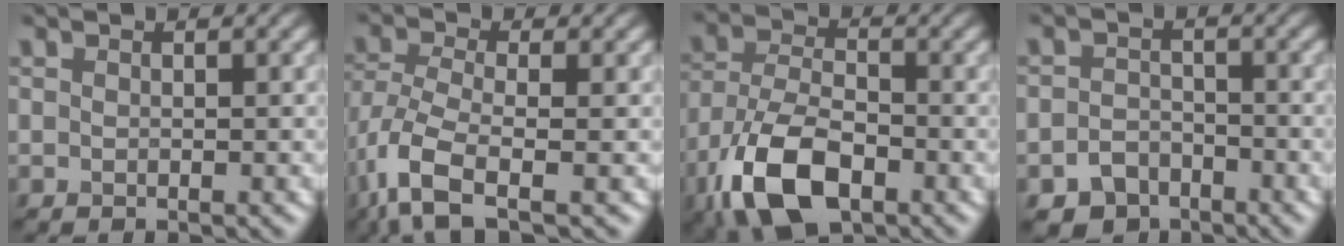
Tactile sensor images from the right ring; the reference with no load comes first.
{"total": 6.2, "force": [-3.2, 2.2, 4.8], "torque": [-0.112, -0.007, -0.075]}
{"total": 9.4, "force": [-4.7, 4.8, 6.5], "torque": [-0.146, -0.011, -0.097]}
{"total": 3.5, "force": [-2.4, 2.3, 1.0], "torque": [-0.012, -0.002, -0.044]}